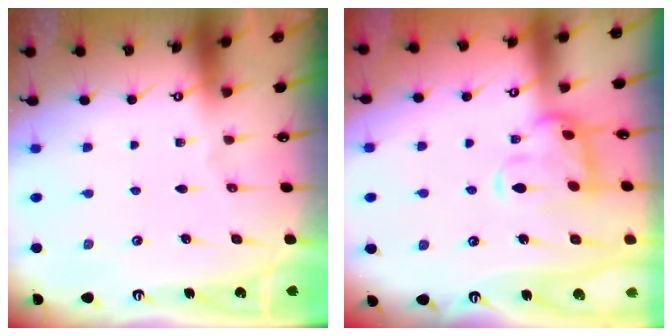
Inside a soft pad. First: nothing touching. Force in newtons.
{"total": 3.6, "press": 3.4, "slide": 1.0}